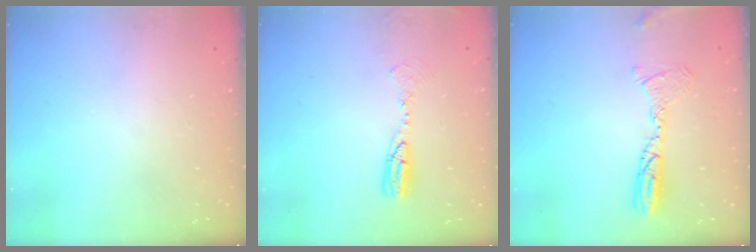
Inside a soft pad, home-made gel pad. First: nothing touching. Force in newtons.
{"total": 7.8, "press": 7.5, "slide": 2.2}
{"total": 14.4, "press": 12.4, "slide": 7.4}